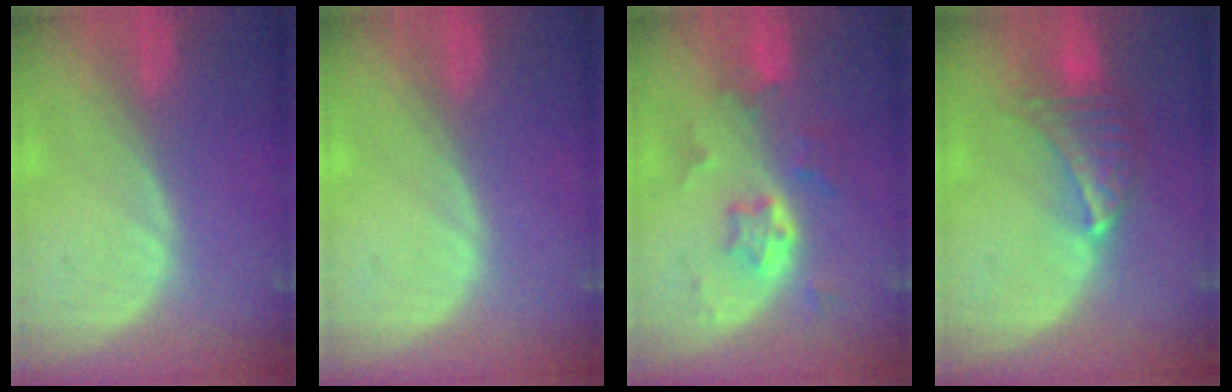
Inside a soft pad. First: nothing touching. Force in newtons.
{"total": 0.0}
{"total": 5.9, "press": 5.4, "slide": 2.5}
{"total": 6.7, "press": 6.1, "slide": 2.8}